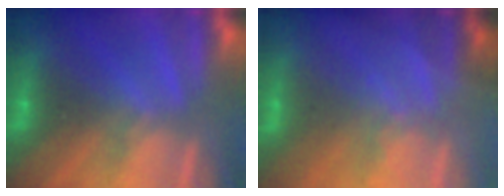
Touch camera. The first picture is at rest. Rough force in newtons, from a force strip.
{"total": 1.4}